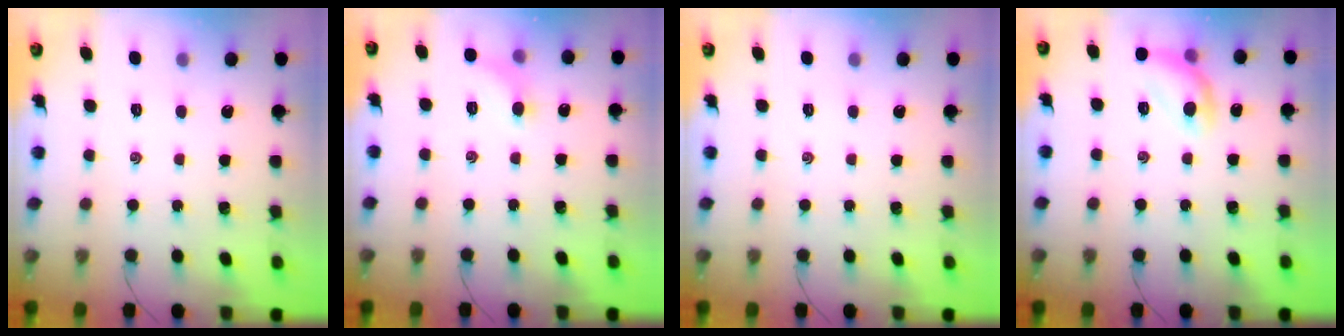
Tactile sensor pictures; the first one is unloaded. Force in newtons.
{"total": 6.1, "press": 6.0, "slide": 1.5}
{"total": 0.0}
{"total": 10.2, "press": 10.2, "slide": 0.4}